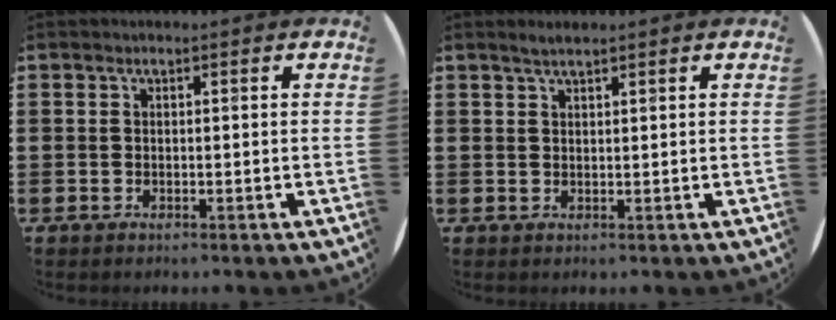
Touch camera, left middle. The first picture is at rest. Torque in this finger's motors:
{"motor_torque": [0.24, -0.19, 0.02, 0.01]}